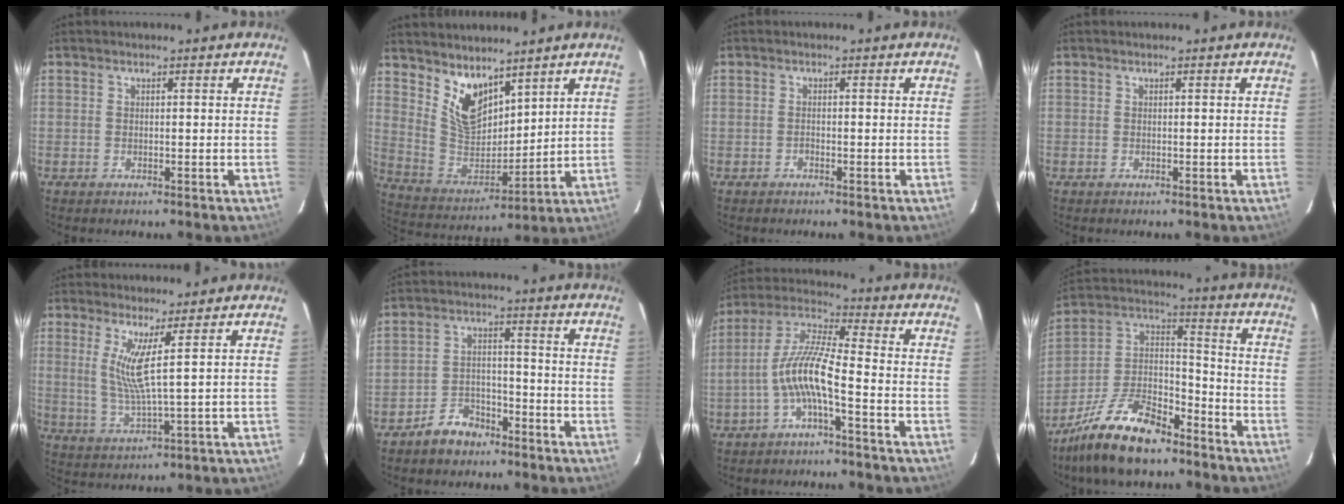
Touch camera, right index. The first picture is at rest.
{"total": 11.4, "force": [7.8, 5.7, 6.0], "torque": [-0.112, -0.005, 0.166]}
{"total": 0.5, "force": [-0.5, 0.2, 0.1], "torque": [-0.001, 0.002, -0.009]}
{"total": 0.0}
{"total": 6.2, "force": [2.4, -0.5, 5.7], "torque": [-0.115, -0.020, 0.050]}
{"total": 7.0, "force": [-5.3, 4.0, 2.1], "torque": [-0.057, 0.021, -0.080]}
{"total": 9.0, "force": [-3.6, 1.1, 8.2], "torque": [-0.187, 0.014, -0.067]}
{"total": 18.1, "force": [-12.7, 7.5, 10.5], "torque": [-0.217, 0.015, -0.226]}